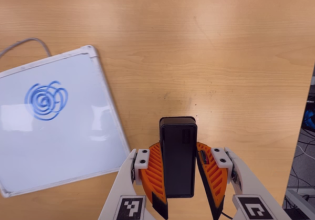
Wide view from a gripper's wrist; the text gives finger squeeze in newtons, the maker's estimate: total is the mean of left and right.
{"total": 6.3, "left": 5.8, "right": 6.8}